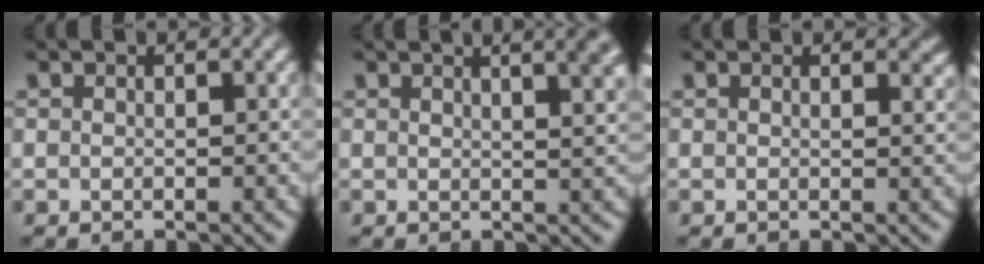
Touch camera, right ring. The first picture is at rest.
{"total": 4.8, "force": [2.6, 0.8, 4.0], "torque": [-0.029, 0.011, 0.038]}
{"total": 1.5, "force": [1.2, 0.2, 0.8], "torque": [-0.001, -0.001, 0.014]}